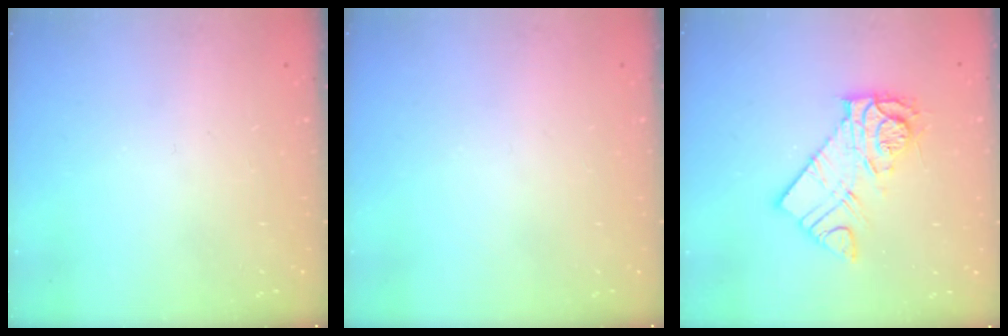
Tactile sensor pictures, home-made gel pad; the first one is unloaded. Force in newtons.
{"total": 0.0}
{"total": 11.0, "press": 10.9, "slide": 1.1}